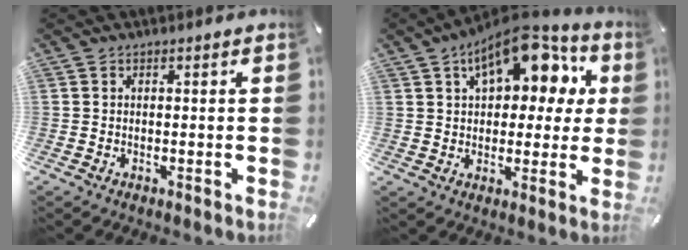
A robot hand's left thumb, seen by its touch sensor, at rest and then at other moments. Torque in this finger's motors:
{"motor_torque": [2.31, 2.69, 1.73, -0.90, 0.19]}